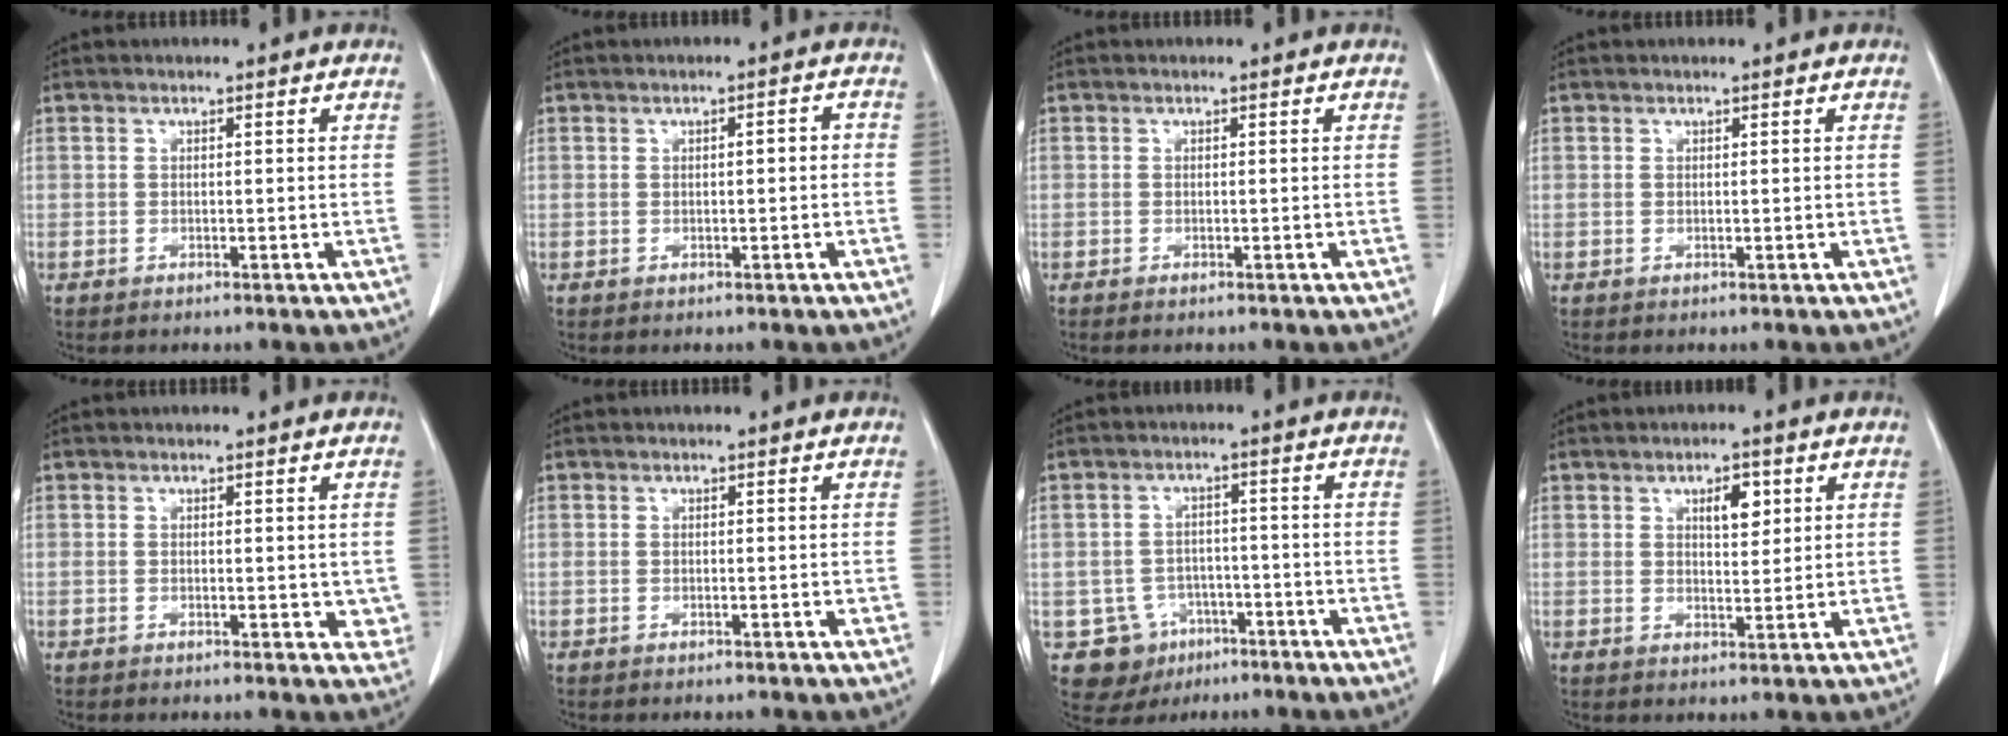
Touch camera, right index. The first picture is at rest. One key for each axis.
{"total": 1.6, "fx": -0.2, "fy": 0.5, "fz": 1.5, "tx": -0.022, "ty": 0.005, "tz": -0.002}
{"total": 0.7, "fx": -0.6, "fy": 0.1, "fz": 0.3, "tx": -0.011, "ty": -0.002, "tz": -0.009}
{"total": 0.0}
{"total": 2.9, "fx": 0.1, "fy": 1.8, "fz": 2.3, "tx": -0.010, "ty": -0.002, "tz": 0.002}
{"total": 0.7, "fx": 0.0, "fy": 0.3, "fz": 0.6, "tx": -0.004, "ty": 0.000, "tz": 0.002}
{"total": 7.4, "fx": -3.1, "fy": 6.7, "fz": 0.8, "tx": -0.011, "ty": 0.012, "tz": -0.034}
{"total": 4.1, "fx": 1.8, "fy": 1.7, "fz": 3.3, "tx": -0.052, "ty": 0.001, "tz": 0.029}